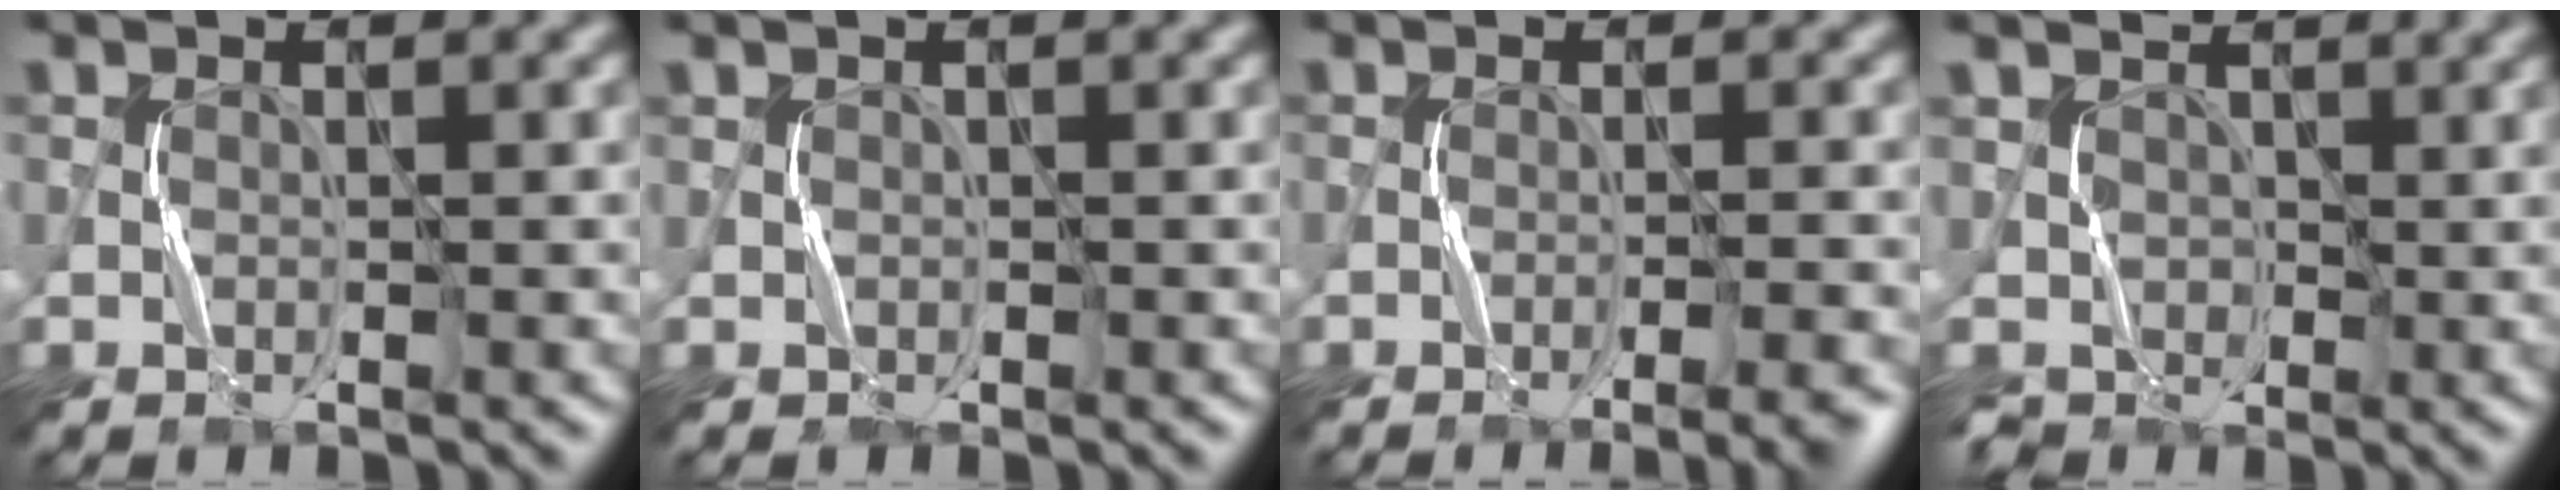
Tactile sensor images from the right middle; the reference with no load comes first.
{"total": 0.7, "force": [0.4, 0.6, -0.1], "torque": [-0.001, 0.000, 0.010]}
{"total": 3.1, "force": [-1.9, 0.3, 2.4], "torque": [-0.023, 0.013, -0.029]}
{"total": 3.6, "force": [1.3, 3.3, 0.8], "torque": [-0.028, 0.004, 0.014]}